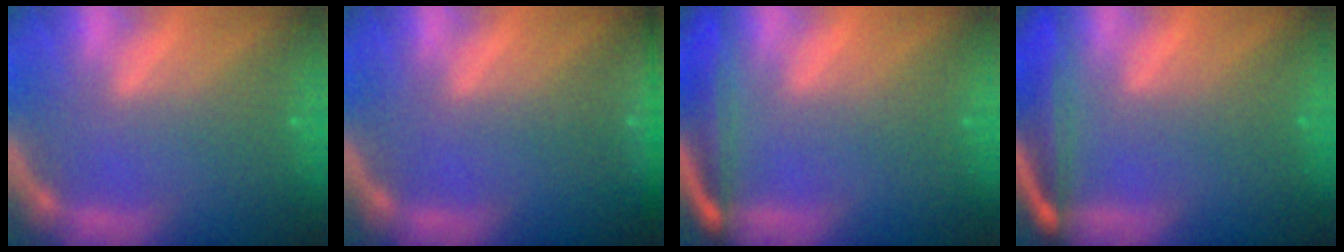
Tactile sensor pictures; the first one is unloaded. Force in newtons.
{"total": 2.4}
{"total": 6.0}
{"total": 6.5}